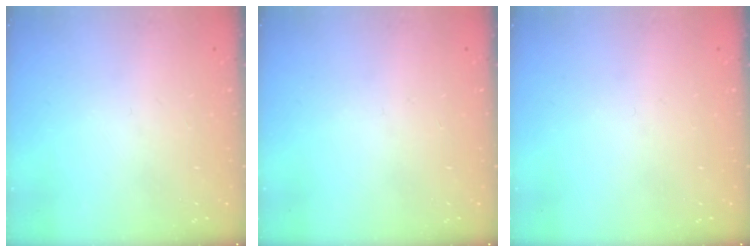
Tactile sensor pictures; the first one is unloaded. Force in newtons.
{"total": 0.0}
{"total": 0.0}